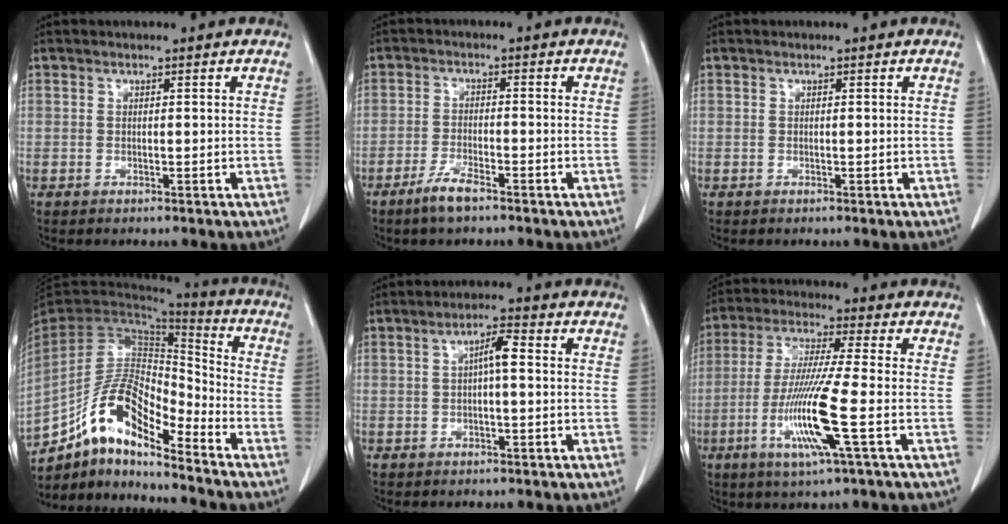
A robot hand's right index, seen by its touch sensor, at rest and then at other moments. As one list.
[{"total": 4.3, "force": [-3.2, 0.6, 2.8], "torque": [-0.060, -0.004, -0.061]}, {"total": 0.0}, {"total": 13.8, "force": [-10.2, 4.0, 8.3], "torque": [-0.157, 0.032, -0.187]}, {"total": 3.4, "force": [0.2, 0.6, 3.4], "torque": [-0.057, 0.009, 0.002]}, {"total": 11.8, "force": [-3.7, -0.9, 11.2], "torque": [-0.228, -0.021, -0.079]}]